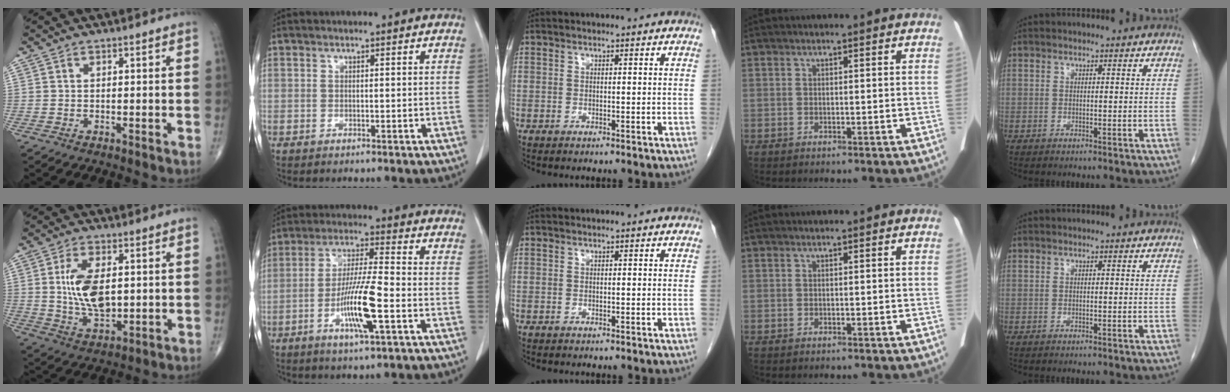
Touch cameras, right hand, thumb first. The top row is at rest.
{"thumb": {"total": 11.0, "force": [1.3, 5.8, 9.2], "torque": [-0.168, -0.010, 0.032]}, "index": {"total": 10.7, "force": [-3.5, 0.6, 10.1], "torque": [-0.193, -0.010, -0.067]}}